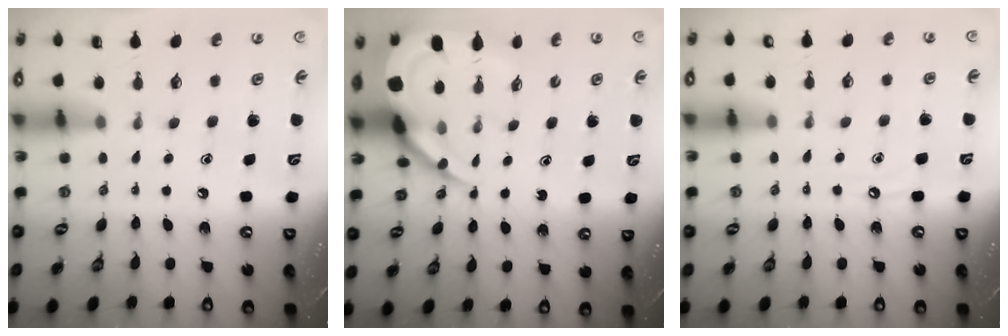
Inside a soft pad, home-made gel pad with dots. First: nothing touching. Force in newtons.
{"total": 11.4, "press": 11.3, "slide": 1.2}
{"total": 4.3, "press": 4.2, "slide": 0.6}